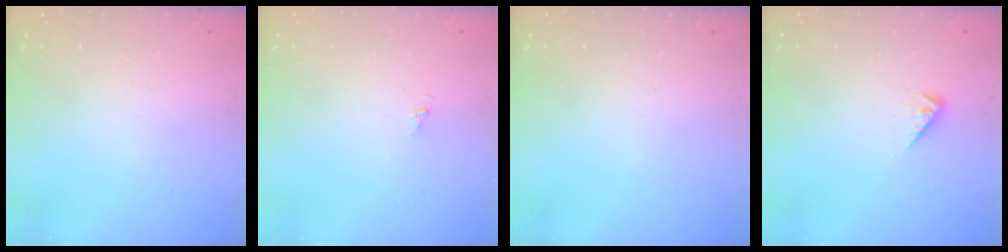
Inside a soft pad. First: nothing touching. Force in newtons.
{"total": 0.7, "press": 0.7, "slide": 0.0}
{"total": 0.0}
{"total": 2.9, "press": 2.9, "slide": 0.5}